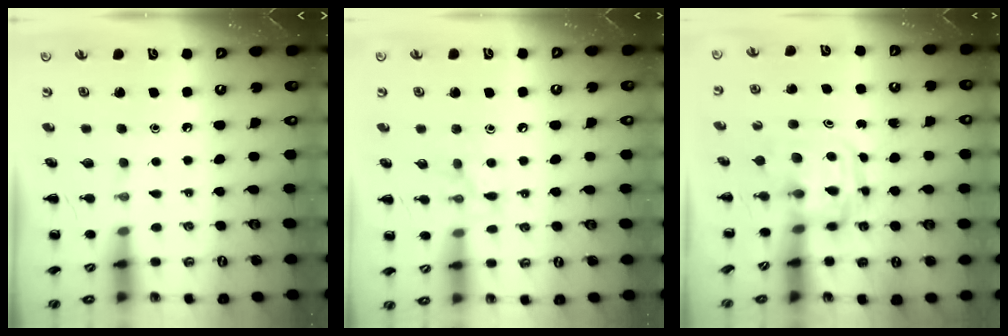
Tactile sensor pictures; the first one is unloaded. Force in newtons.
{"total": 8.3, "press": 8.1, "slide": 1.3}
{"total": 2.9, "press": 2.9, "slide": 0.3}